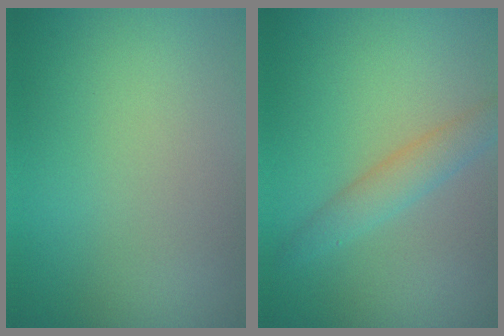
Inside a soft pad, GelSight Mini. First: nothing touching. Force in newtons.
{"total": 2.9, "press": 2.9, "slide": 0.1}